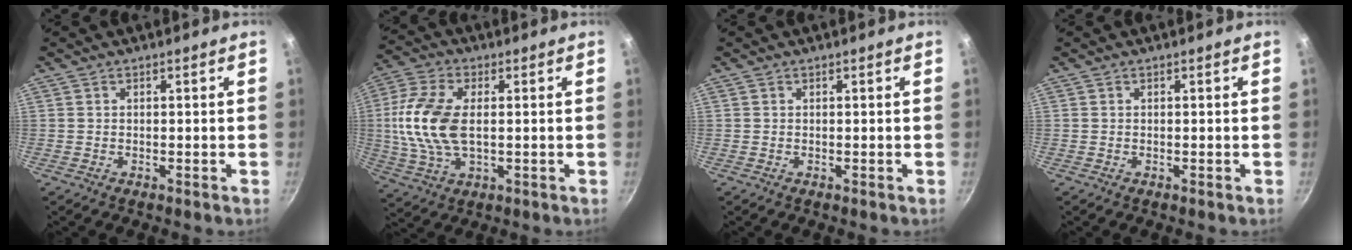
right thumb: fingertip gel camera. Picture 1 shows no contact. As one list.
[{"total": 13.6, "force": [0.6, 7.4, 11.3], "torque": [-0.234, 0.007, 0.006]}, {"total": 0.0}, {"total": 0.0}]